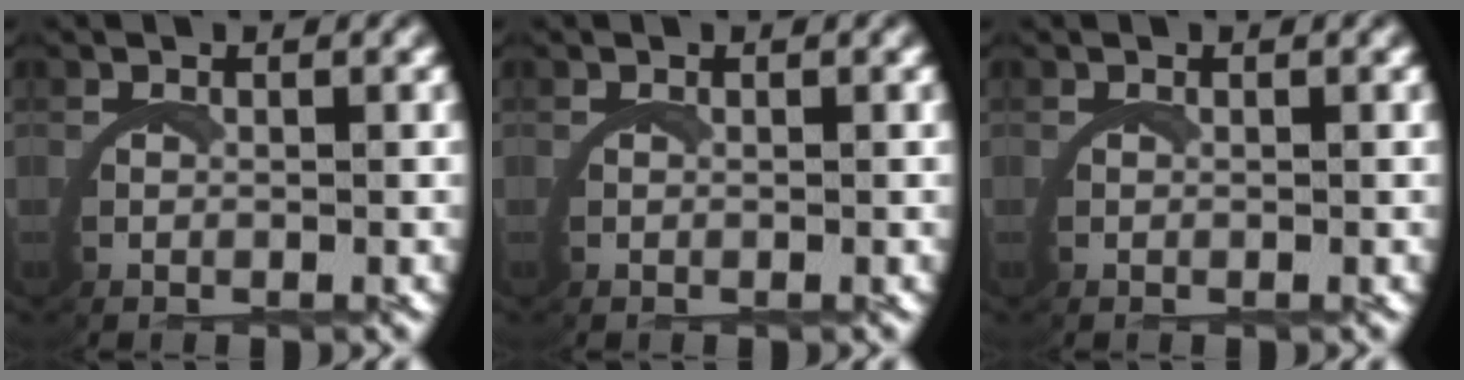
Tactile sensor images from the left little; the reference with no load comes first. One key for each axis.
{"total": 0.0}
{"total": 0.0}